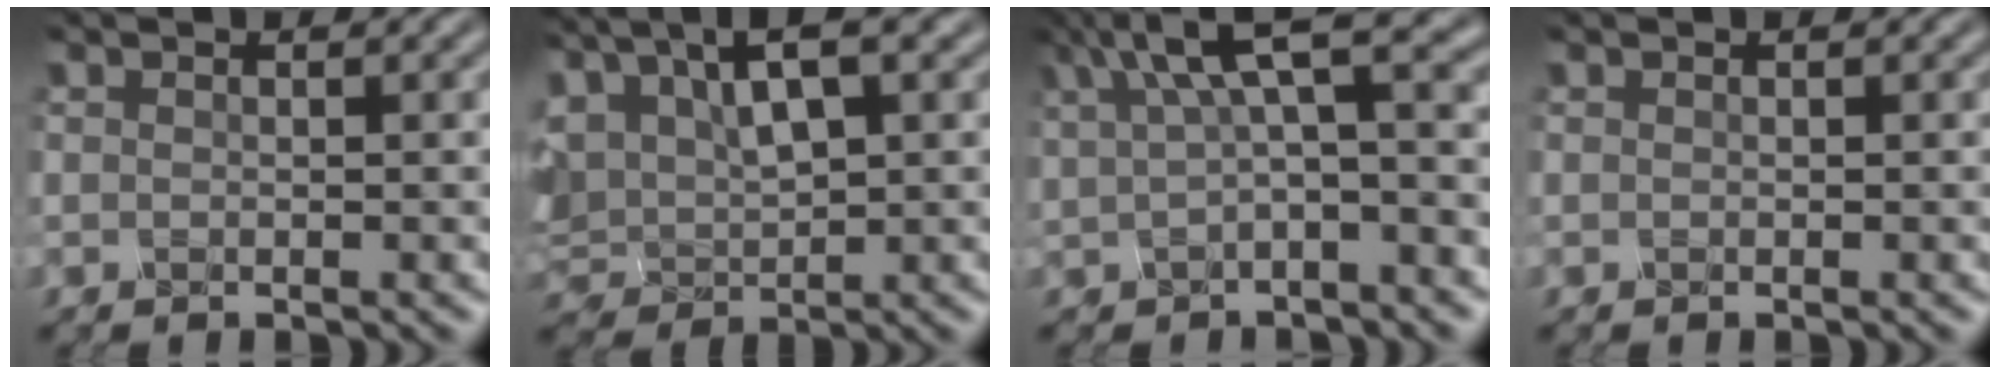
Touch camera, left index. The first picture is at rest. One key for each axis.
{"total": 7.8, "fx": 3.6, "fy": 3.6, "fz": 5.8, "tx": -0.139, "ty": 0.020, "tz": 0.063}
{"total": 6.2, "fx": 2.1, "fy": 1.9, "fz": 5.5, "tx": -0.093, "ty": 0.024, "tz": 0.033}
{"total": 0.0}